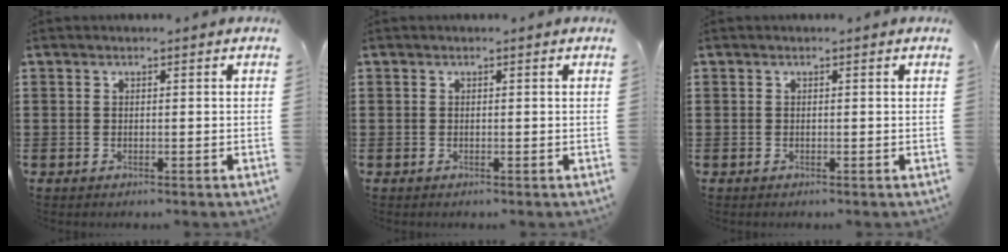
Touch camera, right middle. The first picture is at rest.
{"total": 0.0}
{"total": 0.0}